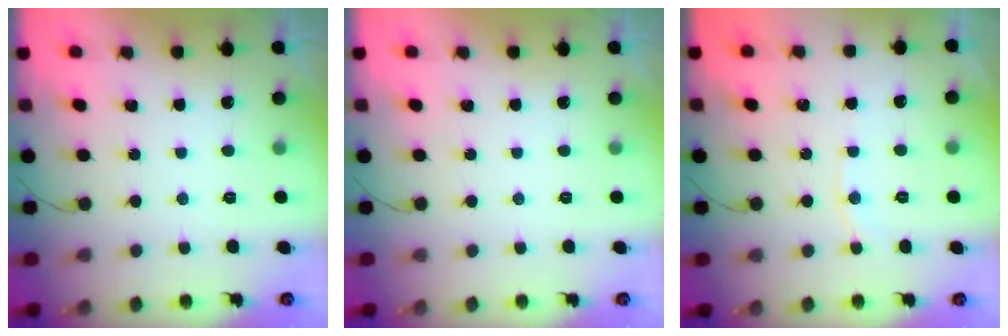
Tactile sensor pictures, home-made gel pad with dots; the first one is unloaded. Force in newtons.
{"total": 0.0}
{"total": 4.9, "press": 4.9, "slide": 0.6}